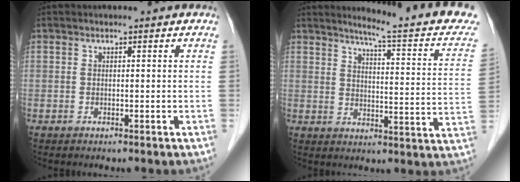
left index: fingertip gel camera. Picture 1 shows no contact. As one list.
[{"total": 16.1, "force": [14.2, 0.8, 7.6], "torque": [-0.093, -0.050, 0.160]}]